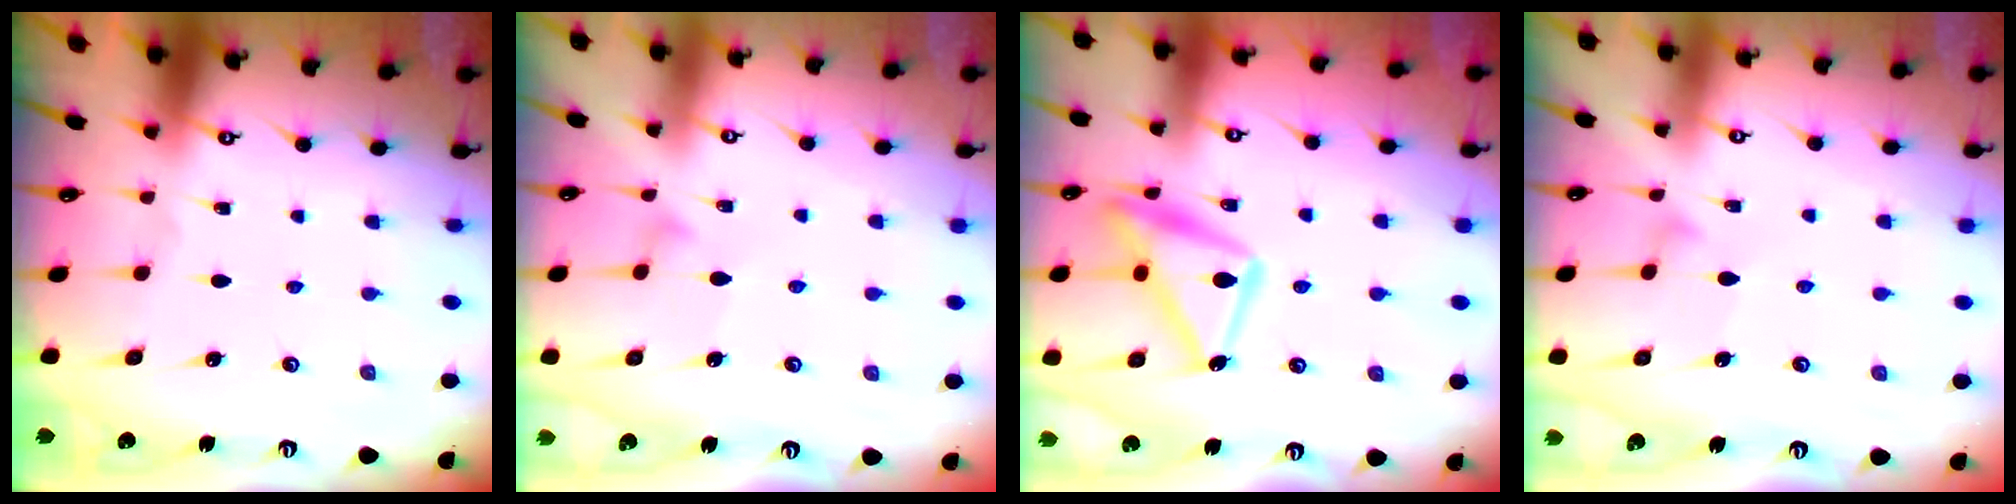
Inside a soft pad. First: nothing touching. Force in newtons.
{"total": 7.6, "press": 7.6, "slide": 0.4}
{"total": 16.6, "press": 16.6, "slide": 0.9}
{"total": 7.6, "press": 7.6, "slide": 0.4}